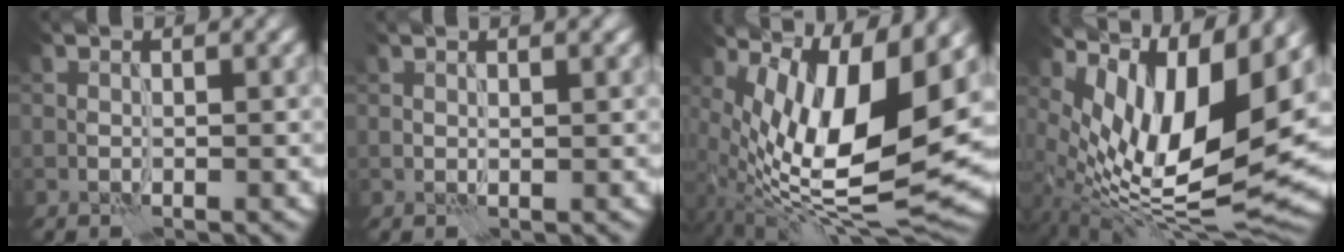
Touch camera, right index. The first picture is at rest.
{"total": 1.2, "force": [0.7, 0.4, 0.9], "torque": [-0.014, 0.002, 0.013]}
{"total": 13.5, "force": [3.0, 4.8, 12.3], "torque": [-0.230, -0.003, 0.059]}
{"total": 13.3, "force": [3.7, 5.8, 11.4], "torque": [-0.212, 0.000, 0.071]}